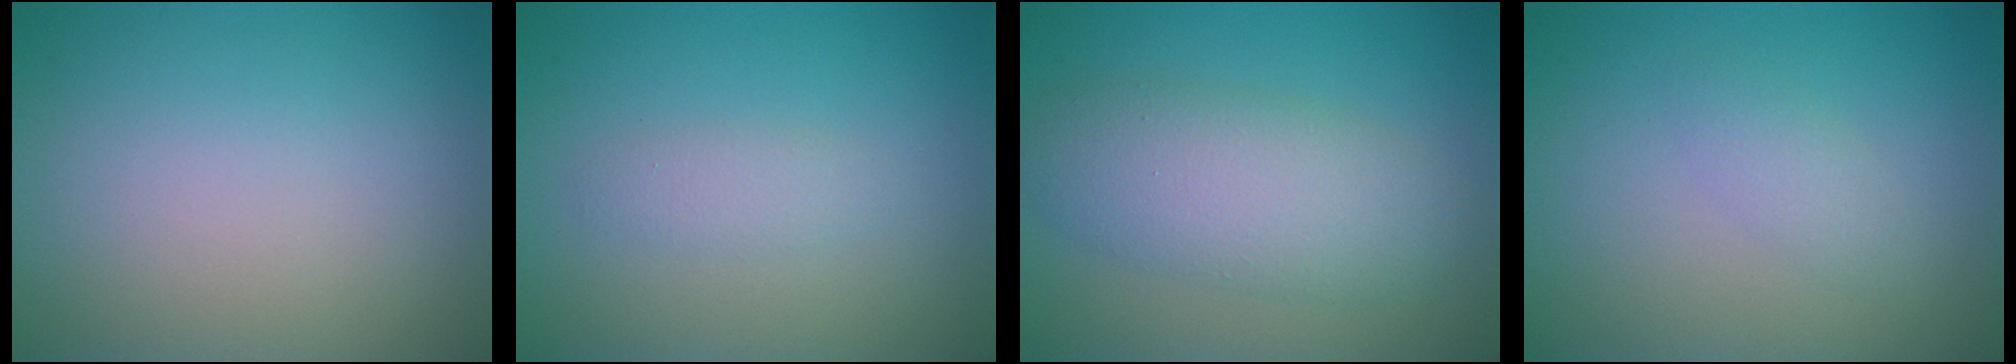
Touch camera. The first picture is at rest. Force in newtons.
{"total": 1.3, "press": 1.3, "slide": 0.0}
{"total": 5.7, "press": 5.7, "slide": 0.2}
{"total": 1.4, "press": 1.4, "slide": 0.1}